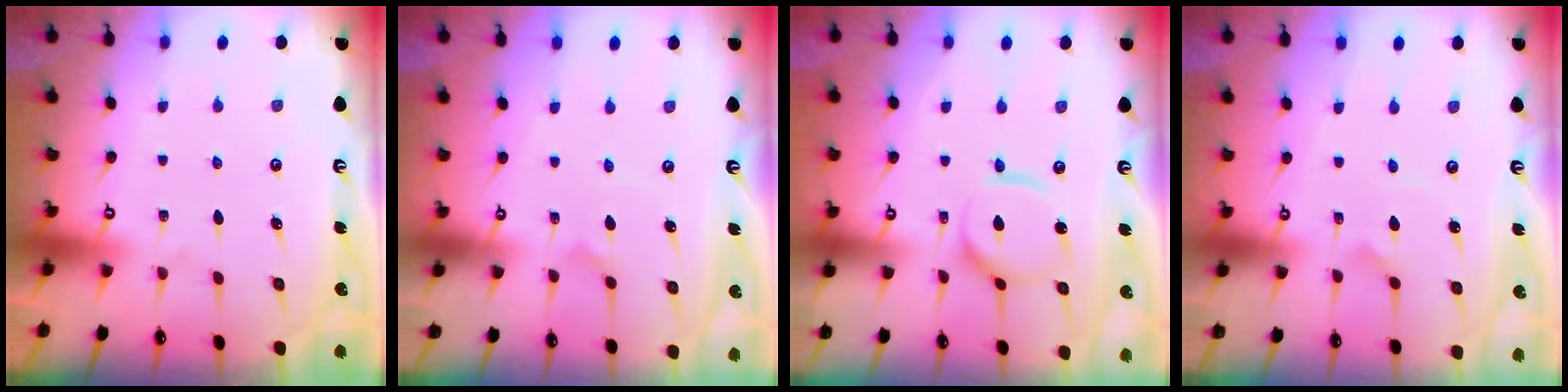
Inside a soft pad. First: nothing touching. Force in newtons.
{"total": 2.3, "press": 2.3, "slide": 0.2}
{"total": 9.2, "press": 9.2, "slide": 0.9}
{"total": 3.0, "press": 3.0, "slide": 0.1}